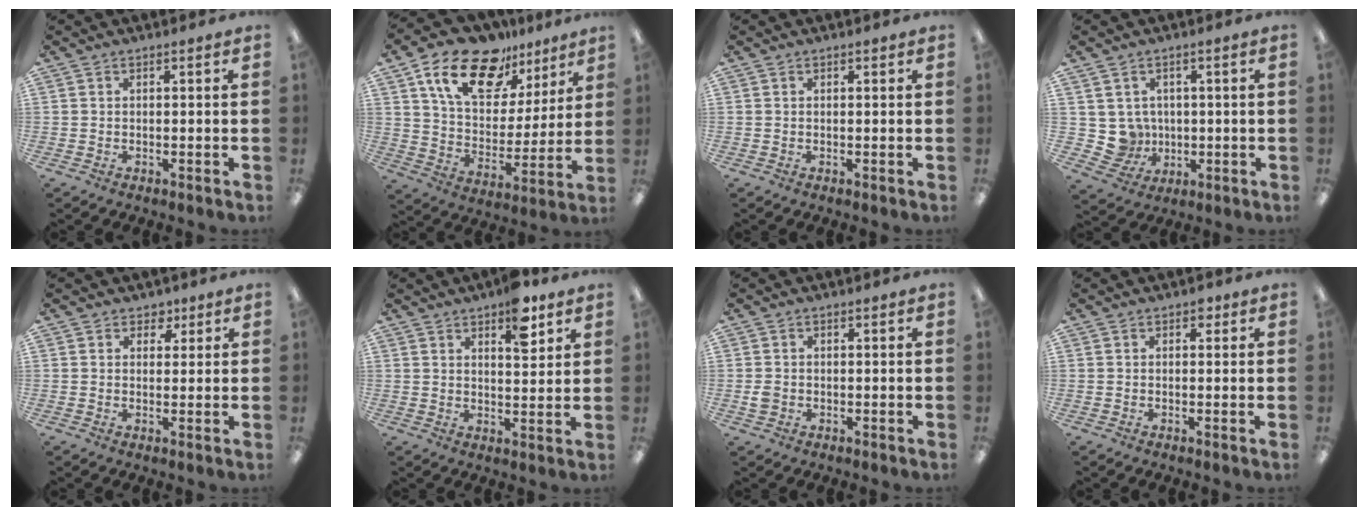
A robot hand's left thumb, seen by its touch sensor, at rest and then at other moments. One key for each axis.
{"total": 18.7, "fx": 12.3, "fy": 10.1, "fz": 9.7, "tx": -0.170, "ty": -0.061, "tz": 0.218}
{"total": 0.0}
{"total": 6.5, "fx": 1.7, "fy": 6.3, "fz": 0.6, "tx": -0.028, "ty": -0.006, "tz": 0.042}
{"total": 3.0, "fx": 1.7, "fy": 2.4, "fz": 0.7, "tx": 0.004, "ty": -0.005, "tz": 0.027}
{"total": 8.7, "fx": 5.7, "fy": 3.6, "fz": 5.5, "tx": -0.057, "ty": -0.033, "tz": 0.091}
{"total": 2.0, "fx": -0.2, "fy": 1.8, "fz": 0.9, "tx": -0.008, "ty": 0.002, "tz": -0.007}
{"total": 1.4, "fx": 0.7, "fy": 1.0, "fz": 0.7, "tx": 0.003, "ty": -0.003, "tz": 0.008}